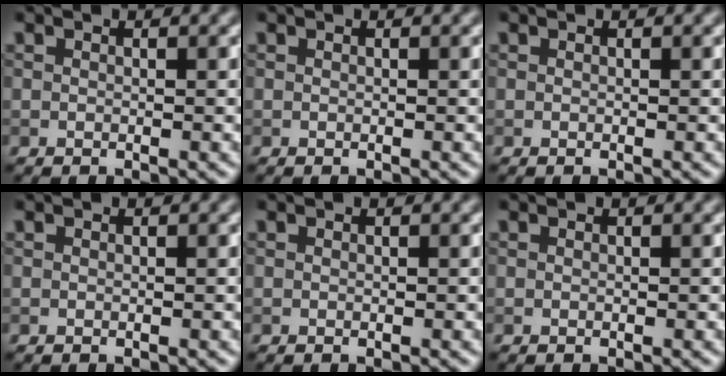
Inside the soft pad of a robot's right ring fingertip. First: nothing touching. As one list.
[{"total": 0.0}, {"total": 0.0}, {"total": 0.0}, {"total": 0.0}, {"total": 0.0}]